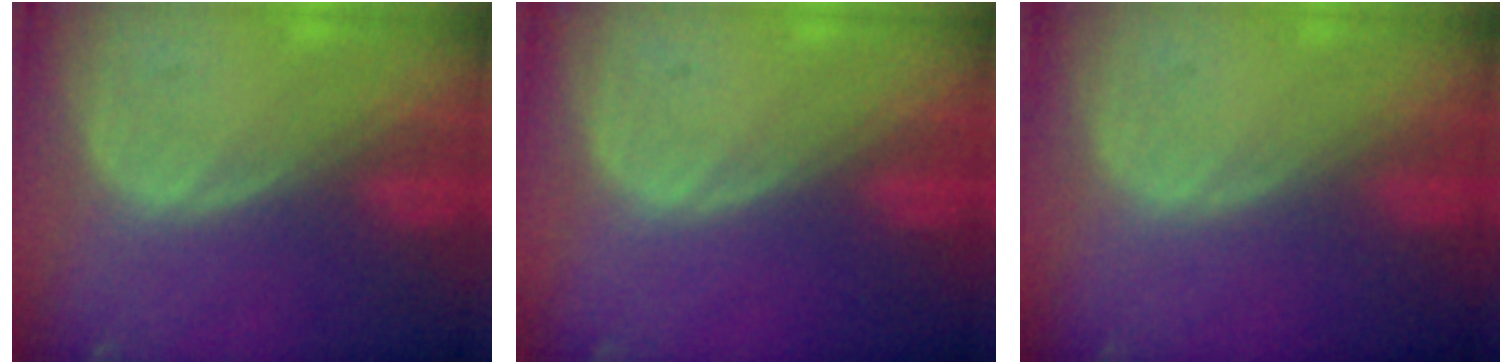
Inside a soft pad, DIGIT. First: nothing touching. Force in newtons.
{"total": 0.0}
{"total": 0.0}